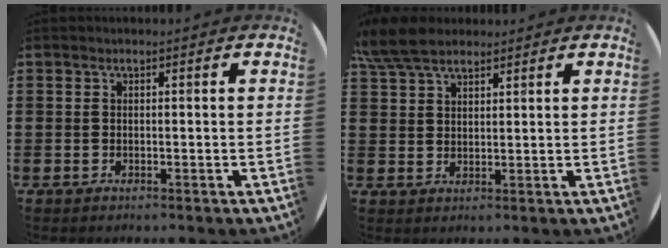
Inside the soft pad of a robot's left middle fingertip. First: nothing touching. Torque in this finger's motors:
{"motor_torque": [0.94, -0.86, 0.31, 0.04]}